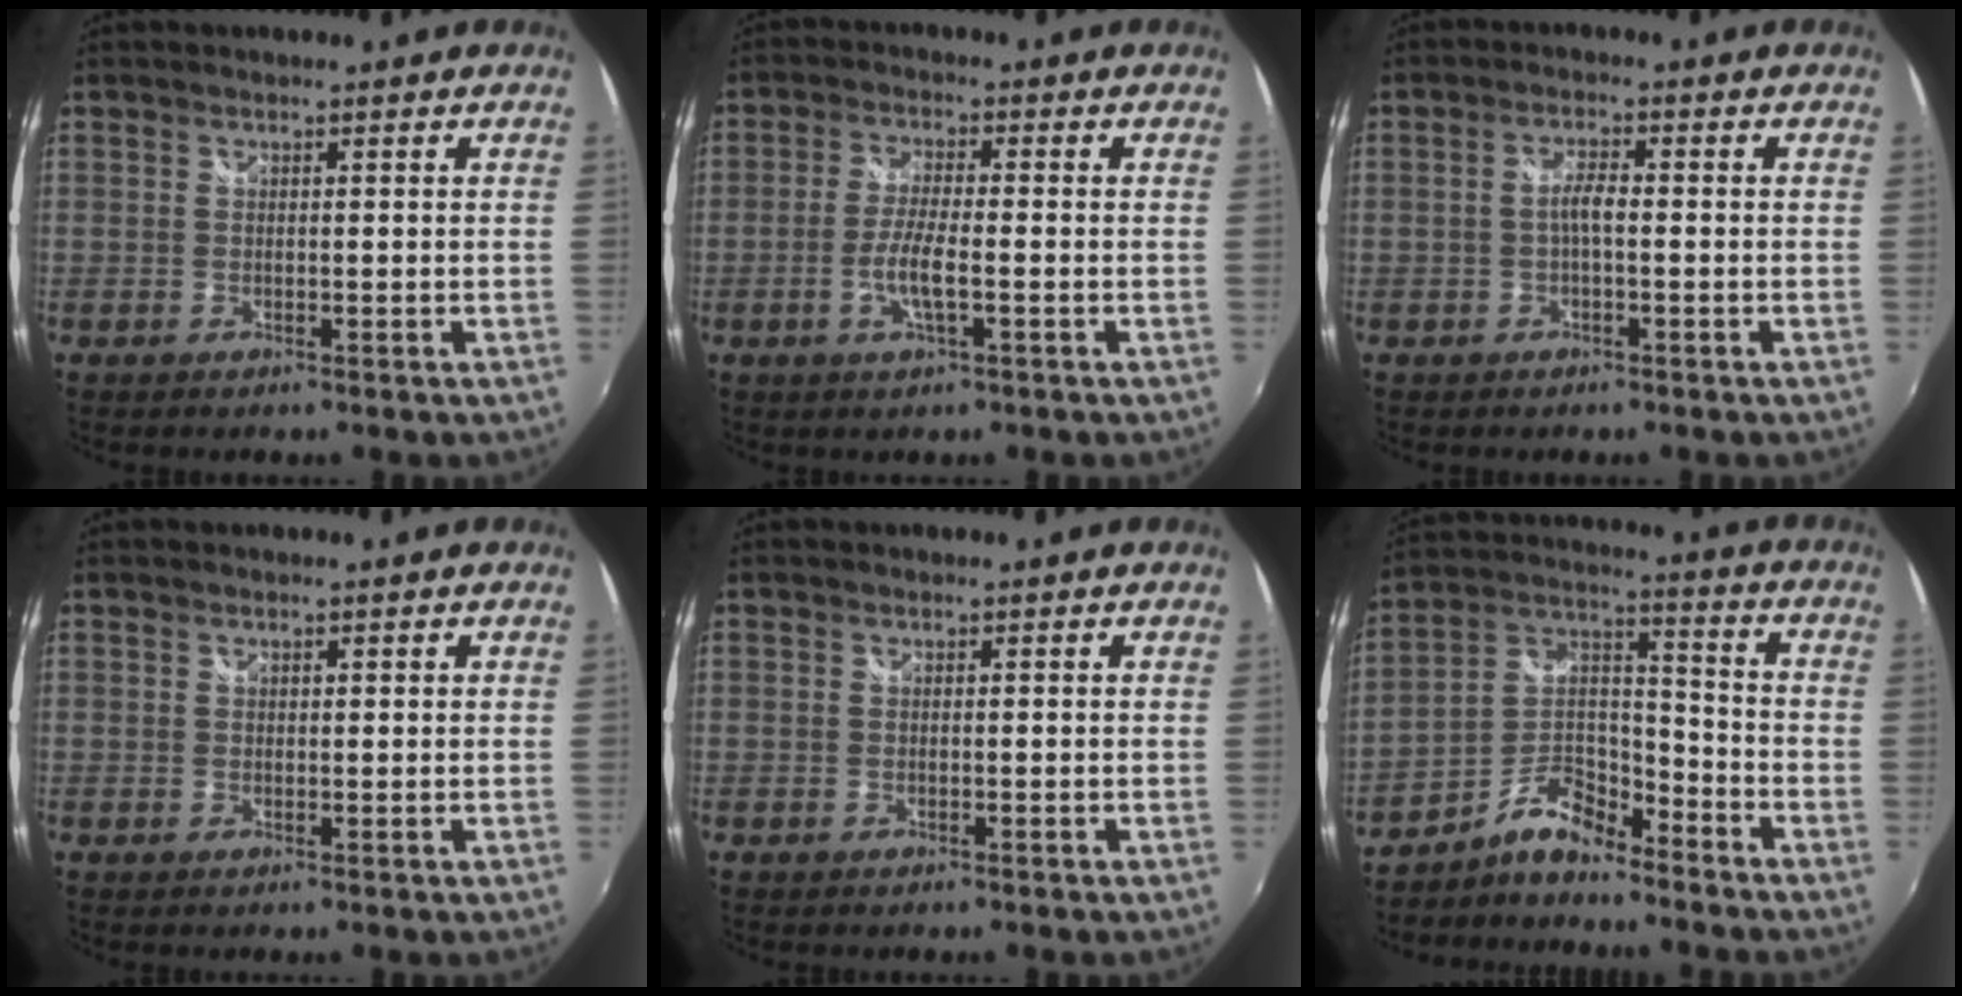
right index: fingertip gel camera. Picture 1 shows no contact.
{"total": 5.5, "force": [-1.8, 0.9, 5.2], "torque": [-0.107, -0.003, -0.034]}
{"total": 2.5, "force": [-0.5, 0.5, 2.4], "torque": [-0.048, 0.008, -0.009]}
{"total": 0.5, "force": [0.4, 0.3, 0.2], "torque": [-0.003, 0.002, 0.007]}
{"total": 0.0}
{"total": 8.8, "force": [-7.1, 3.2, 4.0], "torque": [-0.093, 0.038, -0.144]}